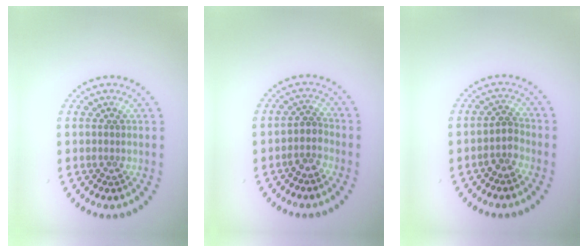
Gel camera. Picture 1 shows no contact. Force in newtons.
{"total": 1.8, "press": 1.4, "slide": 1.2}
{"total": 1.9, "press": 1.5, "slide": 1.1}